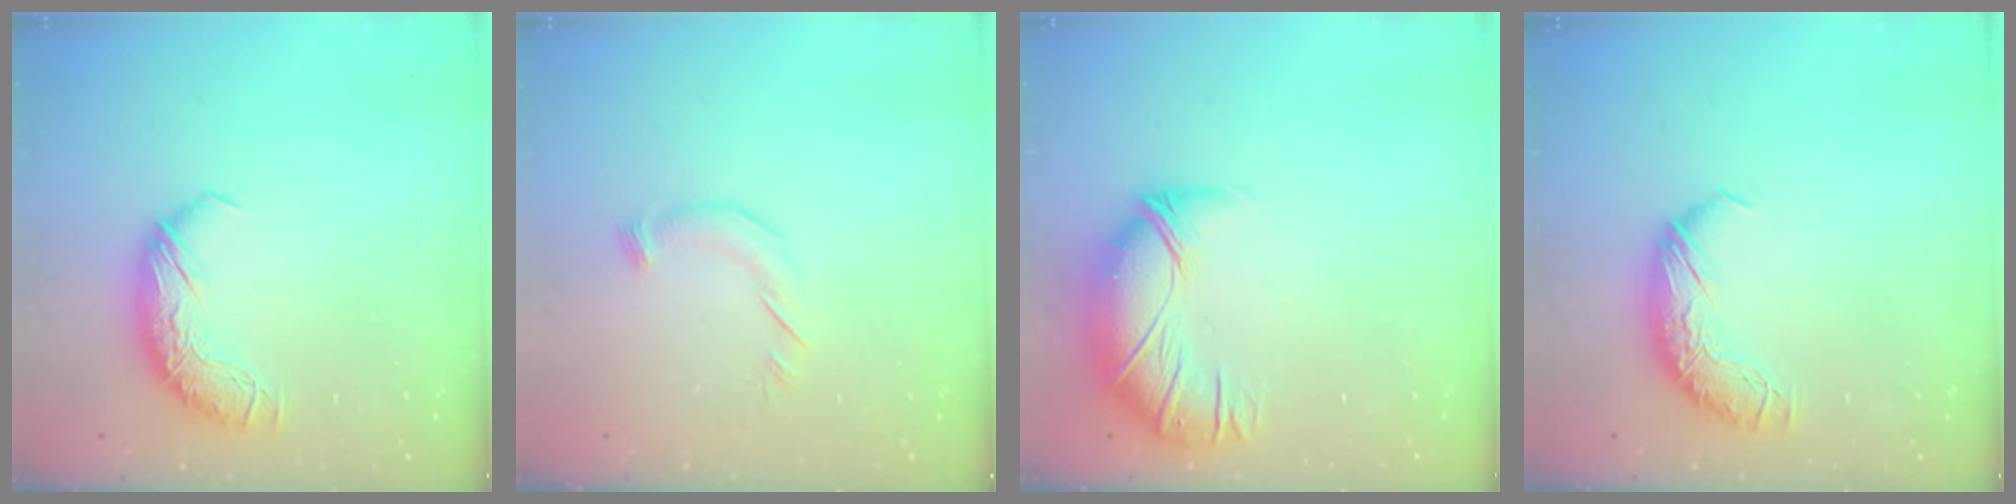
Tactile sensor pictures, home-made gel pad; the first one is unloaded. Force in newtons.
{"total": 5.4, "press": 5.4, "slide": 0.3}
{"total": 2.6, "press": 1.0, "slide": 2.4}
{"total": 0.0}